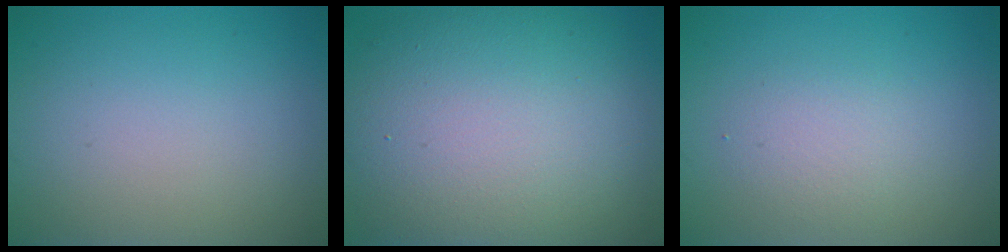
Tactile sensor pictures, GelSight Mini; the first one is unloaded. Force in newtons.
{"total": 14.2, "press": 14.2, "slide": 0.1}
{"total": 2.2, "press": 2.2, "slide": 0.1}